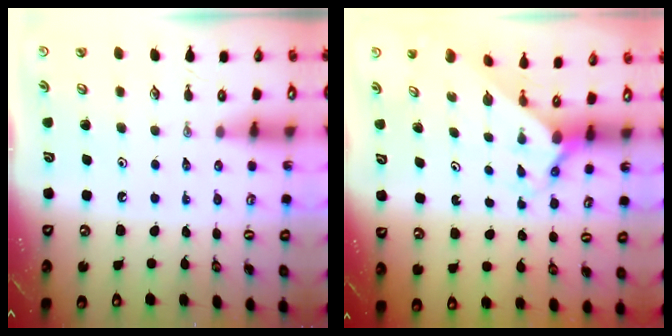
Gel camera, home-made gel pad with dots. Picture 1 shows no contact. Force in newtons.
{"total": 1.7, "press": 1.7, "slide": 0.2}